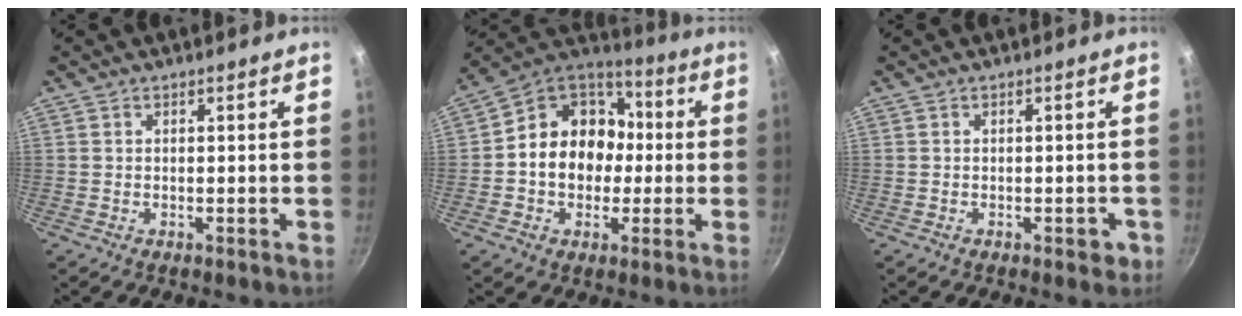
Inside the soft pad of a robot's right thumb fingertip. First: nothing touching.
{"total": 17.1, "force": [-0.3, 14.0, 9.8], "torque": [-0.122, 0.043, -0.019]}
{"total": 2.2, "force": [-0.9, 1.2, 1.6], "torque": [-0.006, 0.011, -0.007]}